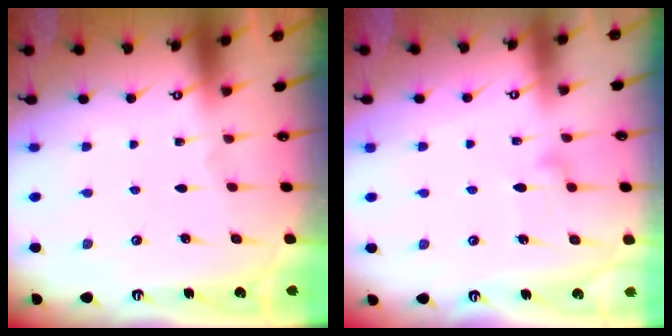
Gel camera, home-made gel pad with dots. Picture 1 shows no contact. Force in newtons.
{"total": 8.4, "press": 8.4, "slide": 0.5}